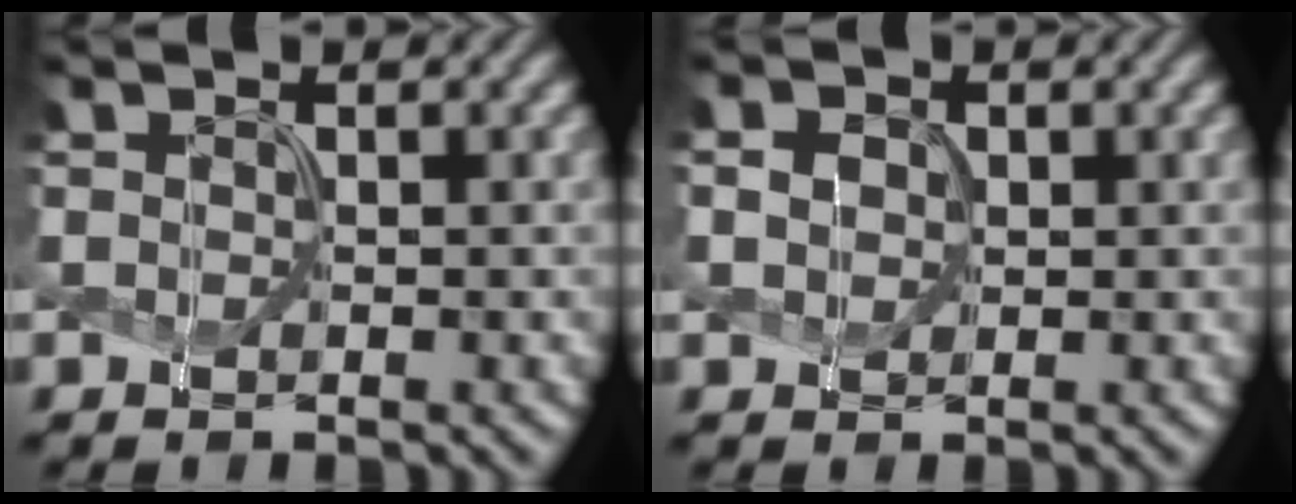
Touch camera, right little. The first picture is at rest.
{"total": 1.1, "force": [0.0, 1.0, 0.3], "torque": [-0.017, 0.005, 0.006]}